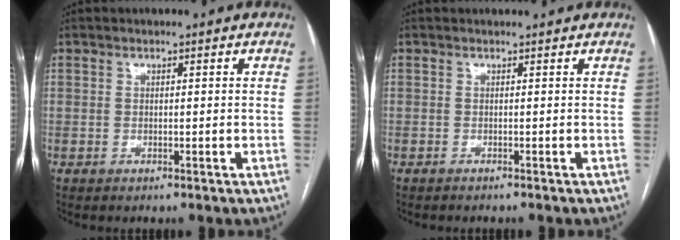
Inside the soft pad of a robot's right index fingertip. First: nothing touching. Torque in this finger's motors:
{"motor_torque": [-0.29, 0.17, -0.28, -0.11]}